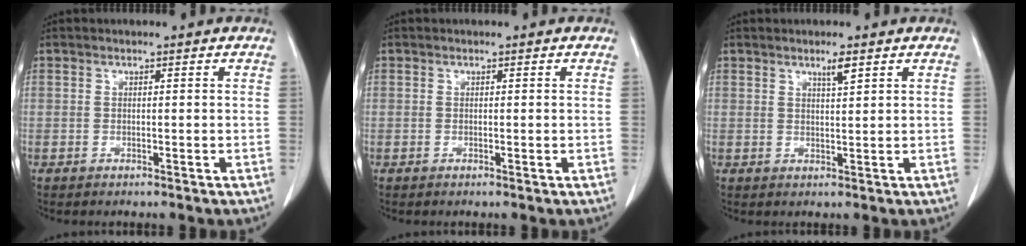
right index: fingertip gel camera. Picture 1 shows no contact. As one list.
[{"total": 0.7, "force": [-0.1, 0.1, 0.7], "torque": [-0.011, -0.002, 0.001]}, {"total": 2.1, "force": [1.4, 0.1, 1.6], "torque": [-0.031, -0.002, 0.025]}]